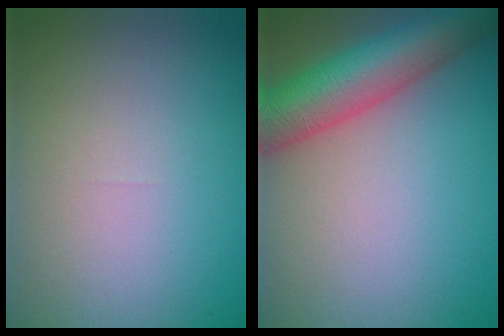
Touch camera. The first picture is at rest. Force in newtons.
{"total": 8.6, "press": 8.6, "slide": 0.5}